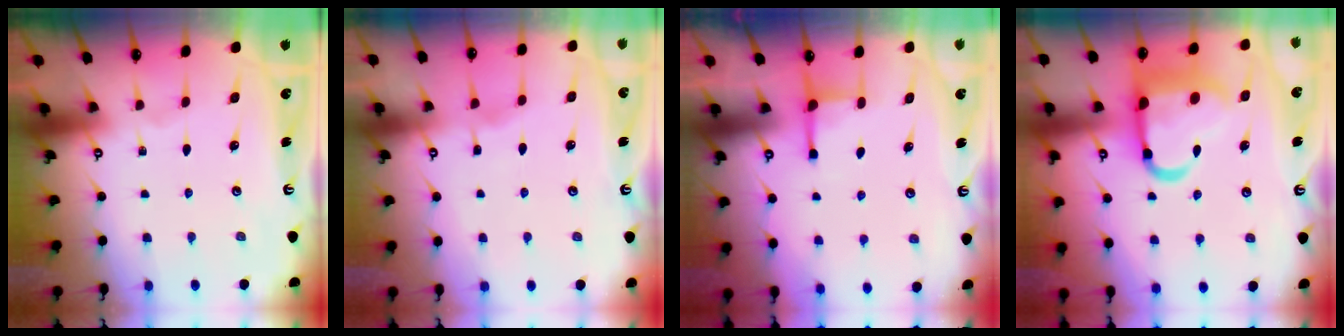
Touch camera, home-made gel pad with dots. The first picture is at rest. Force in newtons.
{"total": 2.8, "press": 2.8, "slide": 0.3}
{"total": 2.8, "press": 2.8, "slide": 0.6}
{"total": 16.1, "press": 16.0, "slide": 1.9}